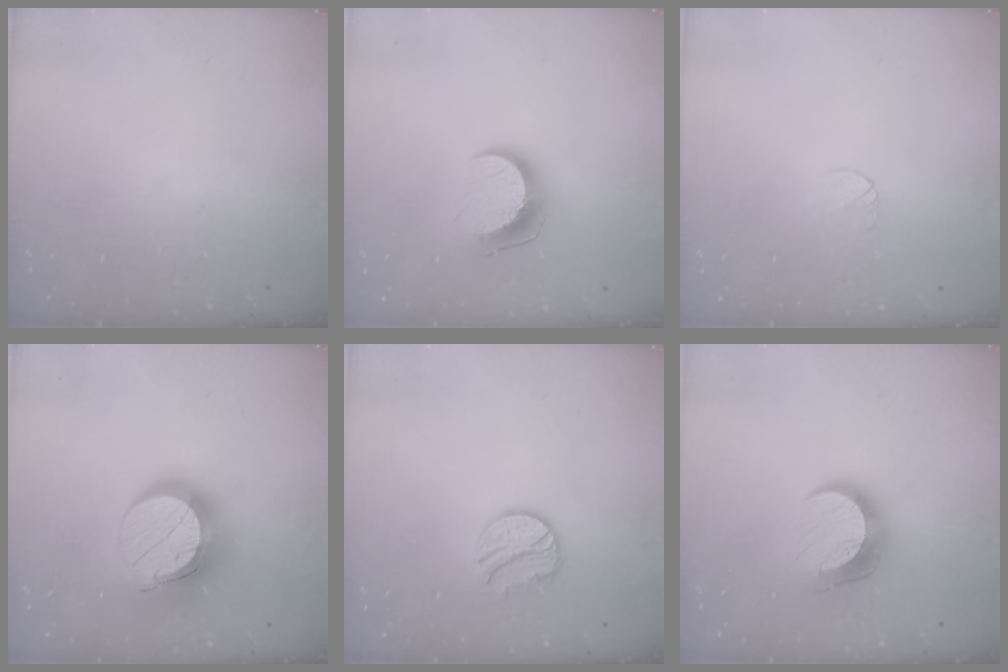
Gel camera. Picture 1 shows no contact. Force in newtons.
{"total": 10.4, "press": 10.4, "slide": 0.4}
{"total": 4.9, "press": 4.8, "slide": 0.4}
{"total": 17.0, "press": 17.0, "slide": 1.6}
{"total": 11.1, "press": 11.0, "slide": 0.9}
{"total": 11.6, "press": 11.5, "slide": 1.0}